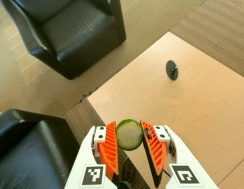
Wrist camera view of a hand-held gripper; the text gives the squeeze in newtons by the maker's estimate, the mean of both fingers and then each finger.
{"total": 10.3, "left": 10.4, "right": 10.1}